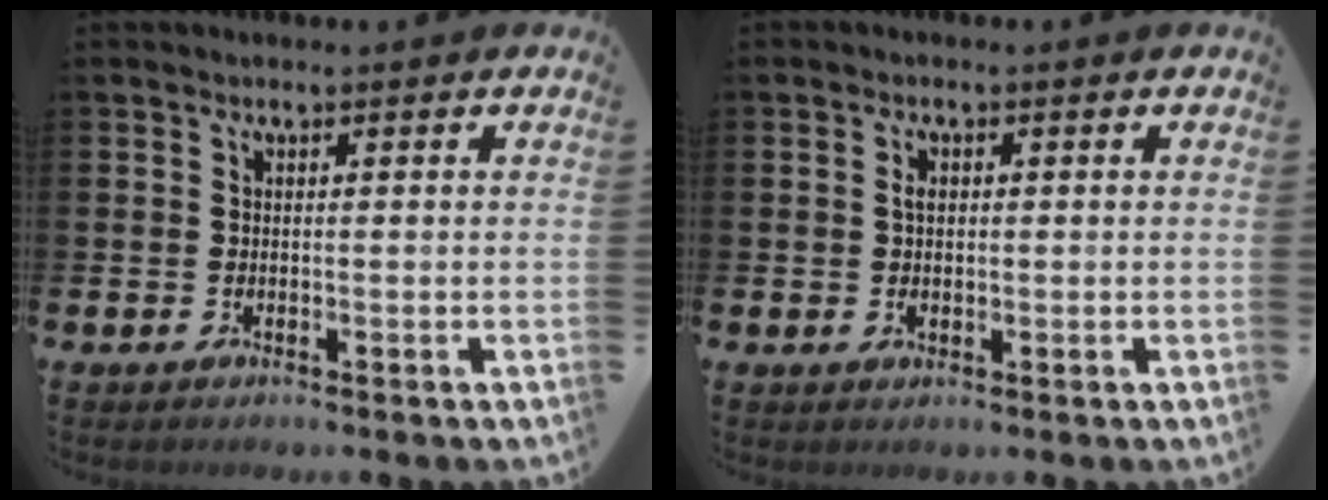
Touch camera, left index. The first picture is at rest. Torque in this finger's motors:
{"motor_torque": [0.75, -0.17, 0.25, 0.03]}